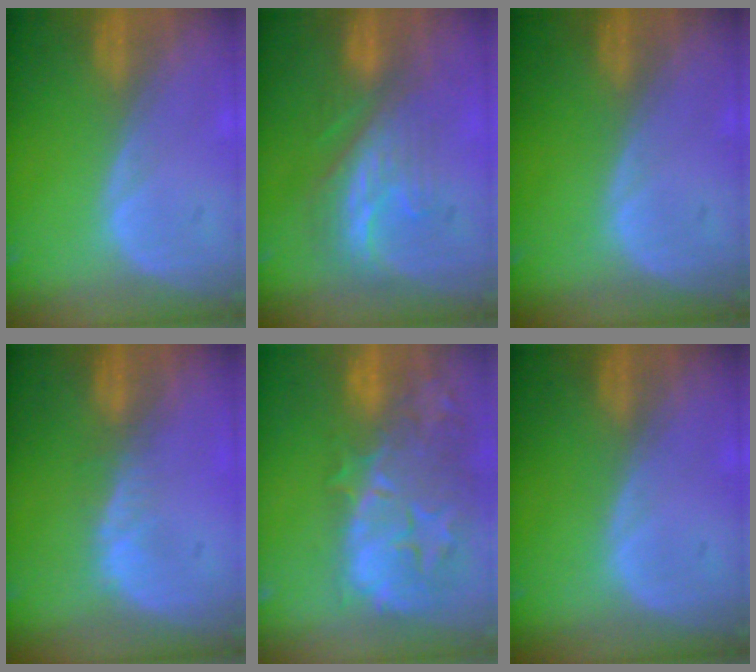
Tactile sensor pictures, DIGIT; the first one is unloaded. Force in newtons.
{"total": 8.2, "press": 7.2, "slide": 4.0}
{"total": 0.0}
{"total": 2.3, "press": 1.9, "slide": 1.4}
{"total": 14.7, "press": 11.8, "slide": 8.8}
{"total": 0.0}